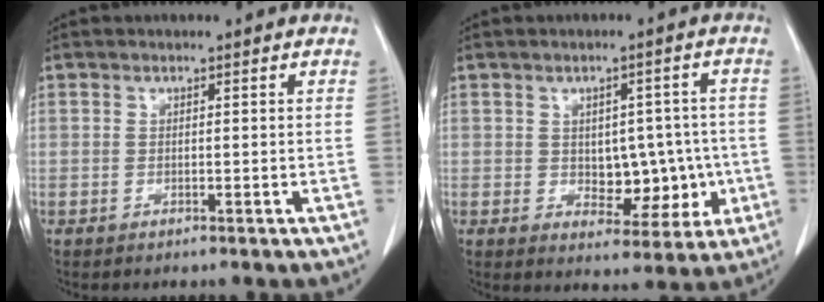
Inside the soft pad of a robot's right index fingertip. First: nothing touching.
{"total": 6.8, "force": [-0.4, 4.2, 5.3], "torque": [-0.058, 0.009, 0.007]}